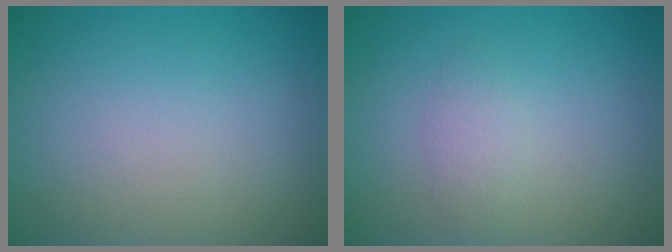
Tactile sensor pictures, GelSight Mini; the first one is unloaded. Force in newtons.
{"total": 1.5, "press": 1.5, "slide": 0.0}